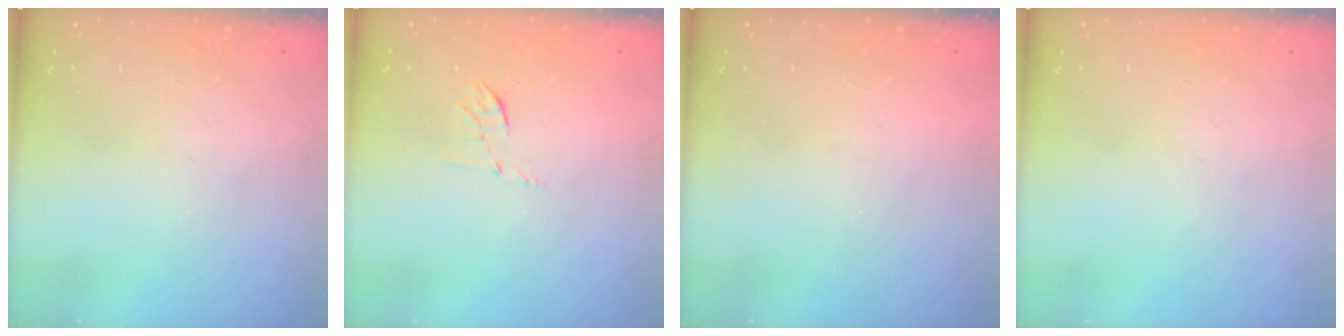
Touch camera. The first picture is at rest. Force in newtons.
{"total": 5.7, "press": 5.5, "slide": 1.5}
{"total": 1.7, "press": 1.6, "slide": 0.1}
{"total": 0.0}